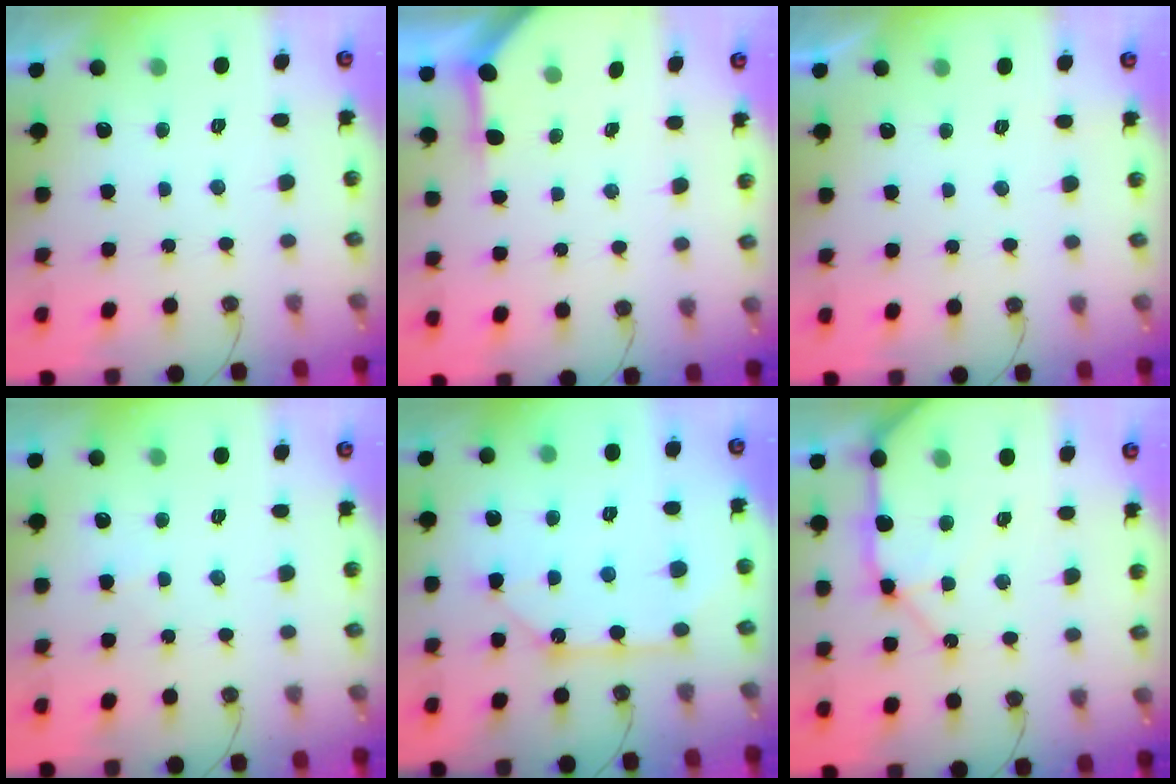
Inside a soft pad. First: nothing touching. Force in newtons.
{"total": 3.7, "press": 3.7, "slide": 0.2}
{"total": 0.0}
{"total": 2.8, "press": 2.8, "slide": 0.5}
{"total": 9.7, "press": 9.7, "slide": 0.9}
{"total": 16.9, "press": 16.7, "slide": 2.6}